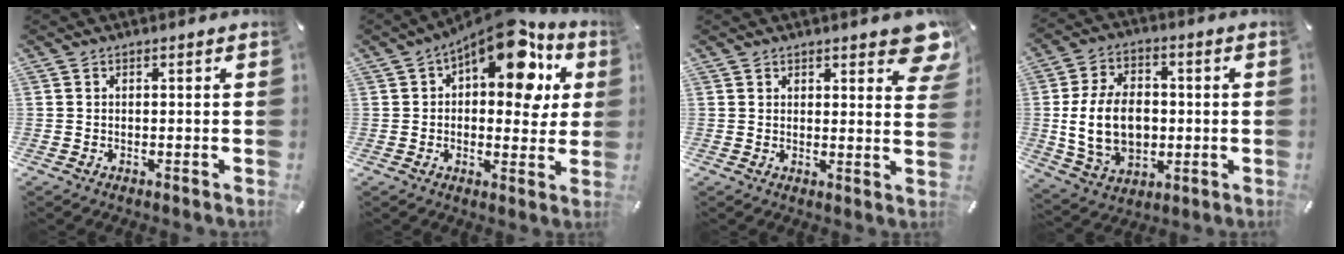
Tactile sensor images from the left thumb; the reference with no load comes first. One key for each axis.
{"total": 16.9, "fx": 8.7, "fy": 8.4, "fz": 11.8, "tx": -0.156, "ty": -0.057, "tz": 0.144}
{"total": 6.0, "fx": 4.5, "fy": 2.4, "fz": 3.2, "tx": -0.026, "ty": -0.028, "tz": 0.074}
{"total": 15.7, "fx": -0.6, "fy": 11.3, "fz": 11.0, "tx": -0.230, "ty": 0.006, "tz": -0.008}